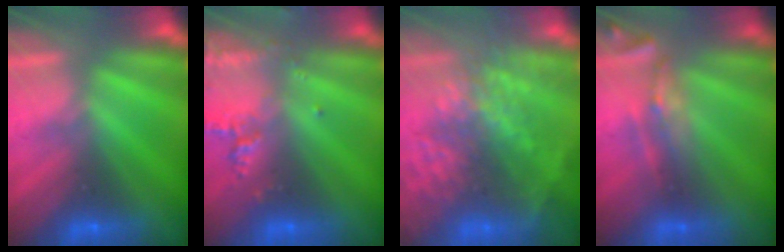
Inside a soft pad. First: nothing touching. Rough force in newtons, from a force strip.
{"total": 2.4}
{"total": 8.8}
{"total": 2.5}